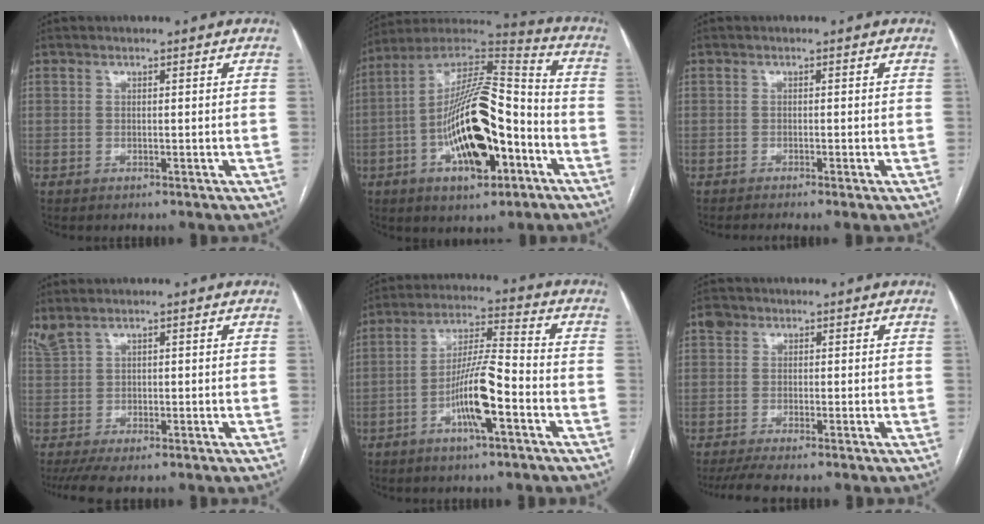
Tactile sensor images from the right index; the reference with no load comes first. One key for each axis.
{"total": 20.2, "fx": -5.9, "fy": 6.4, "fz": 18.2, "tx": -0.336, "ty": 0.013, "tz": -0.090}
{"total": 1.8, "fx": -1.4, "fy": -0.3, "fz": 1.1, "tx": -0.019, "ty": 0.000, "tz": -0.024}
{"total": 3.3, "fx": 0.2, "fy": 1.1, "fz": 3.1, "tx": -0.084, "ty": 0.017, "tz": 0.012}
{"total": 10.0, "fx": -4.0, "fy": 0.8, "fz": 9.1, "tx": -0.176, "ty": 0.005, "tz": -0.073}
{"total": 3.6, "fx": -1.7, "fy": 1.8, "fz": 2.5, "tx": -0.068, "ty": 0.004, "tz": -0.035}